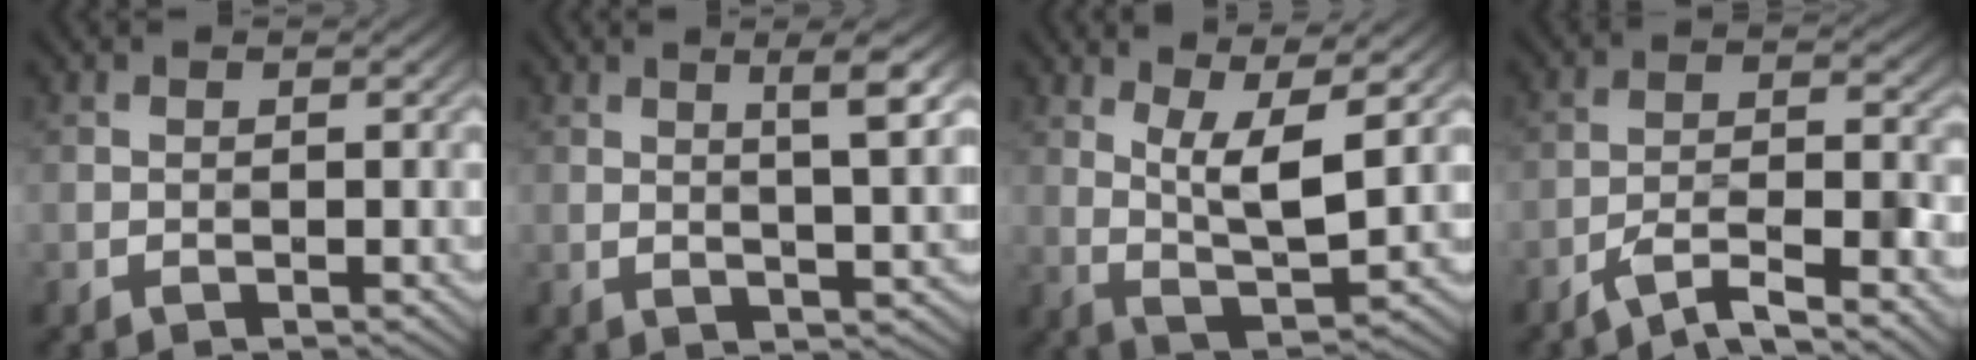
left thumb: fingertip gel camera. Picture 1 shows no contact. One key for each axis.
{"total": 4.4, "fx": 2.3, "fy": 0.1, "fz": 3.8, "tx": -0.061, "ty": 0.010, "tz": 0.042}
{"total": 6.4, "fx": 3.2, "fy": 0.9, "fz": 5.5, "tx": -0.111, "ty": 0.004, "tz": 0.068}
{"total": 7.0, "fx": -4.5, "fy": 1.8, "fz": 5.1, "tx": -0.091, "ty": 0.002, "tz": -0.075}